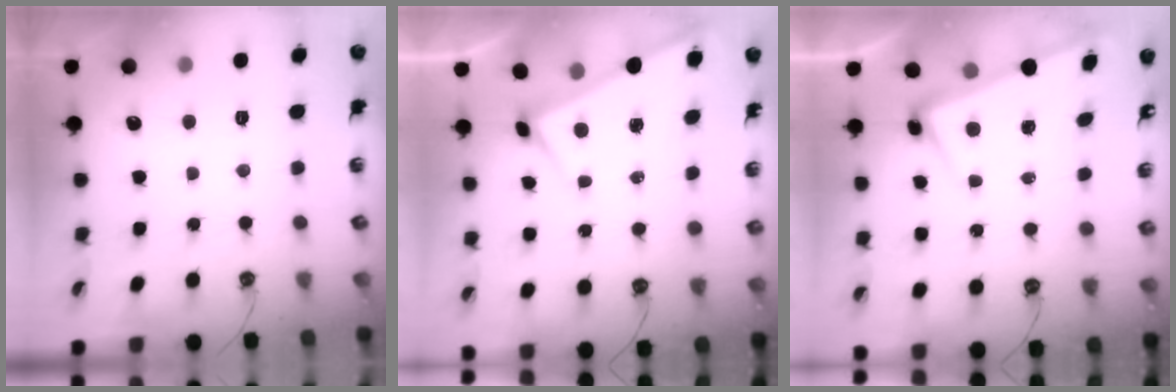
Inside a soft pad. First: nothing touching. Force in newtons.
{"total": 3.1, "press": 3.1, "slide": 0.0}
{"total": 3.0, "press": 2.9, "slide": 0.8}